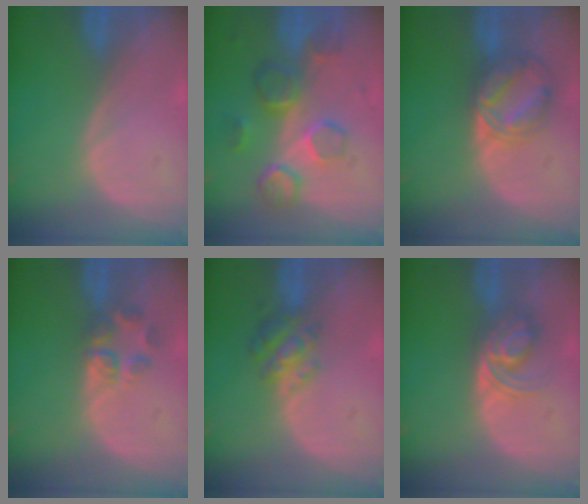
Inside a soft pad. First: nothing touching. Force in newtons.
{"total": 8.4, "press": 7.7, "slide": 3.4}
{"total": 6.6, "press": 6.6, "slide": 0.4}
{"total": 3.7, "press": 3.5, "slide": 0.9}
{"total": 4.8, "press": 4.6, "slide": 1.6}
{"total": 5.7, "press": 5.2, "slide": 2.4}